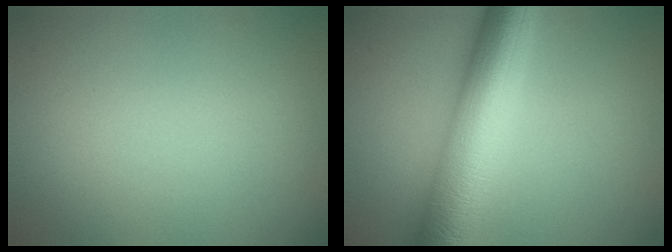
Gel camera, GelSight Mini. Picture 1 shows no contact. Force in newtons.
{"total": 9.8, "press": 9.8, "slide": 0.2}